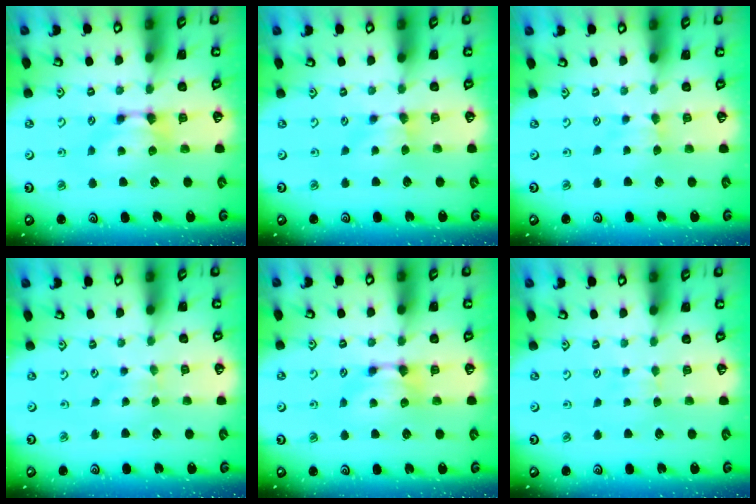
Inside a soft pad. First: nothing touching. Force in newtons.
{"total": 1.2, "press": 1.1, "slide": 0.4}
{"total": 2.4, "press": 2.3, "slide": 0.6}
{"total": 1.2, "press": 1.2, "slide": 0.1}
{"total": 0.0}
{"total": 3.0, "press": 3.0, "slide": 0.4}